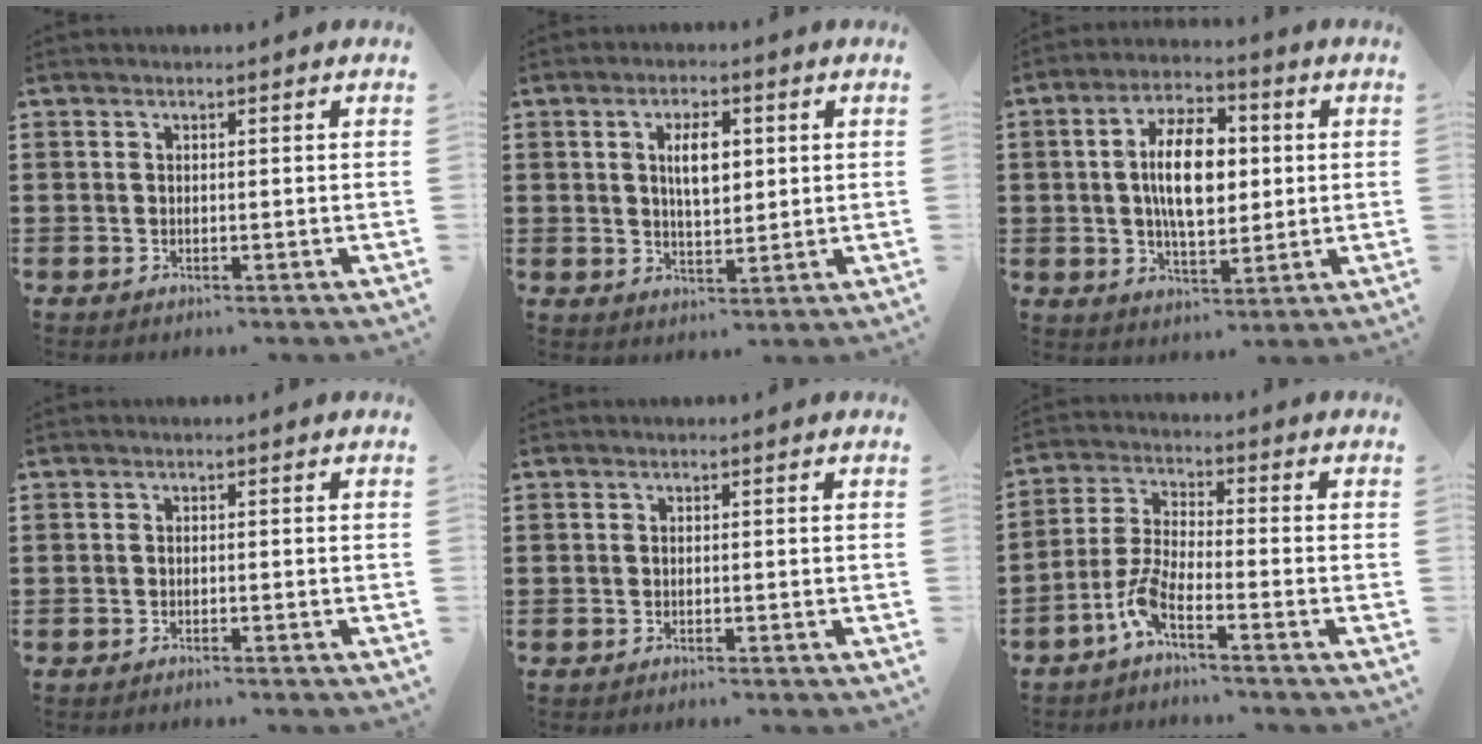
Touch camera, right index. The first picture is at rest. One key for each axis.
{"total": 5.4, "fx": 1.4, "fy": 2.4, "fz": 4.7, "tx": -0.081, "ty": 0.006, "tz": 0.019}
{"total": 10.2, "fx": 1.1, "fy": 4.9, "fz": 8.9, "tx": -0.162, "ty": 0.012, "tz": 0.014}
{"total": 0.8, "fx": -0.8, "fy": -0.2, "fz": 0.1, "tx": -0.004, "ty": -0.003, "tz": -0.015}
{"total": 0.5, "fx": -0.5, "fy": -0.2, "fz": 0.1, "tx": -0.002, "ty": -0.004, "tz": -0.009}
{"total": 5.9, "fx": -4.1, "fy": 0.9, "fz": 4.1, "tx": -0.114, "ty": -0.018, "tz": -0.085}